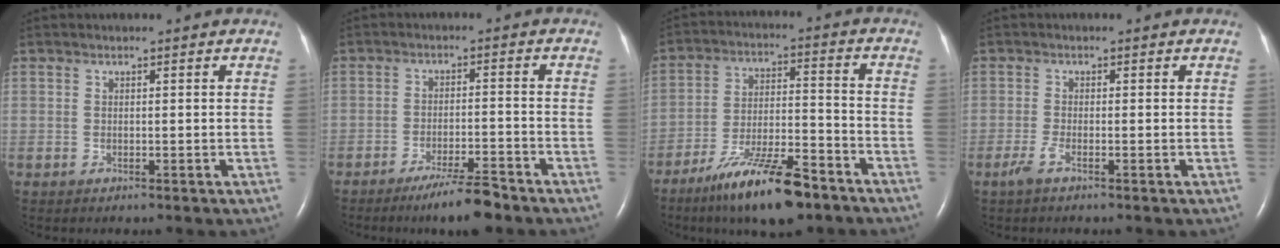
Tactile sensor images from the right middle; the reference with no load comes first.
{"total": 6.3, "force": [-4.9, 0.2, 3.8], "torque": [-0.069, -0.013, -0.086]}
{"total": 13.9, "force": [-9.7, 2.6, 9.5], "torque": [-0.173, -0.013, -0.167]}
{"total": 1.7, "force": [-1.1, 0.0, 1.3], "torque": [-0.038, -0.005, -0.029]}